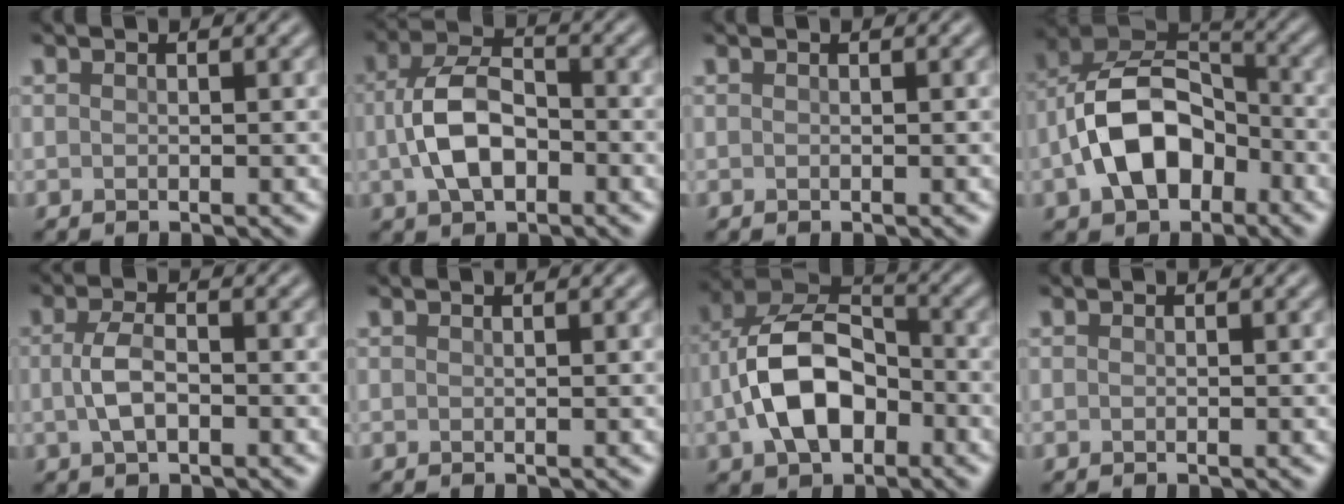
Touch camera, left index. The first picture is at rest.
{"total": 6.0, "force": [-1.0, 3.6, 4.8], "torque": [-0.099, 0.001, -0.023]}
{"total": 0.0}
{"total": 9.4, "force": [-2.7, 5.9, 6.8], "torque": [-0.126, 0.020, -0.058]}
{"total": 3.1, "force": [-0.5, 1.6, 2.6], "torque": [-0.057, 0.001, -0.012]}
{"total": 0.0}
{"total": 9.0, "force": [-2.1, 5.6, 6.8], "torque": [-0.135, 0.017, -0.046]}
{"total": 0.0}